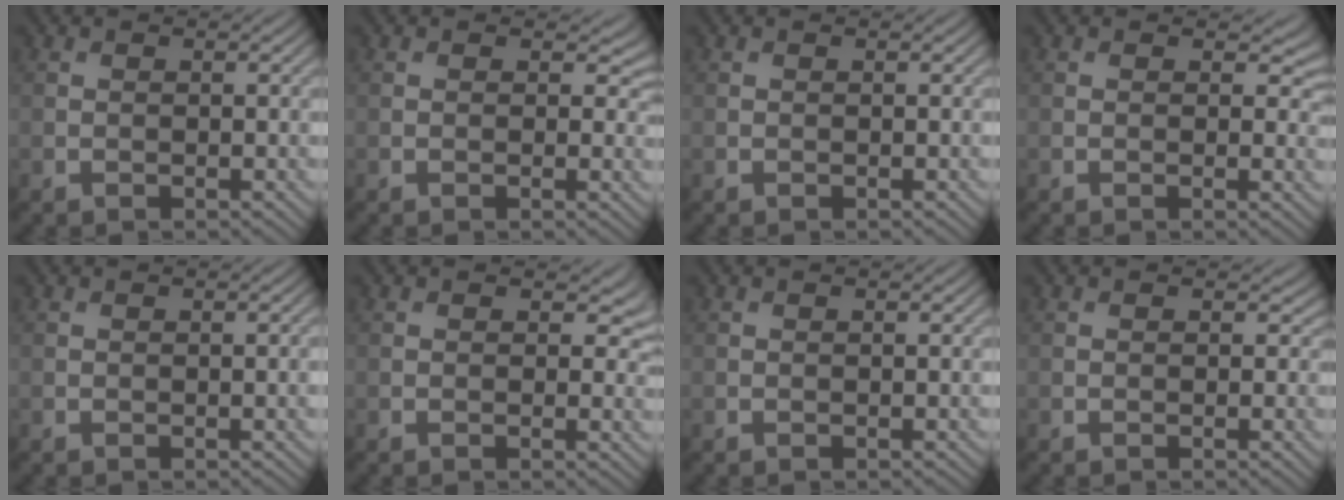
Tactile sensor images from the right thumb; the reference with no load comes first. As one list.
[{"total": 2.2, "force": [0.7, 1.5, 1.4], "torque": [-0.021, -0.007, 0.002]}, {"total": 0.0}, {"total": 2.5, "force": [0.8, 1.7, 1.6], "torque": [-0.023, -0.008, 0.004]}, {"total": 1.0, "force": [0.0, 0.2, 1.0], "torque": [-0.013, 0.000, 0.000]}, {"total": 2.6, "force": [0.8, 1.8, 1.8], "torque": [-0.024, -0.007, 0.005]}, {"total": 0.0}, {"total": 0.8, "force": [0.0, 0.7, 0.3], "torque": [-0.006, -0.007, -0.001]}]